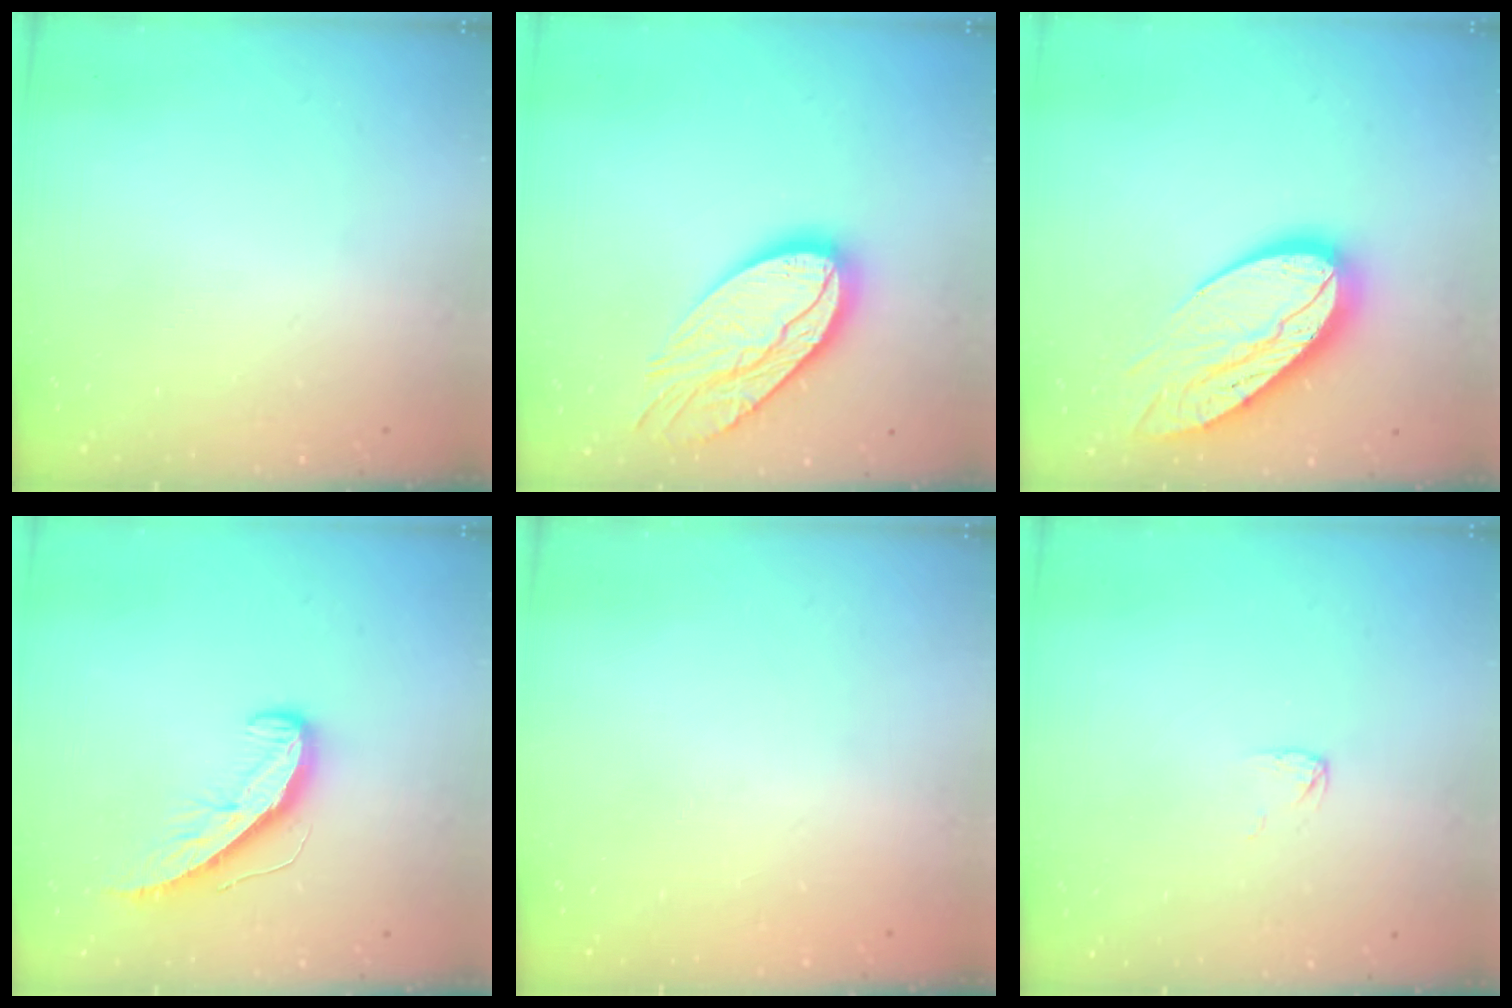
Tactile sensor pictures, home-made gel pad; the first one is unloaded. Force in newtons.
{"total": 17.0, "press": 17.0, "slide": 1.1}
{"total": 19.1, "press": 19.1, "slide": 1.4}
{"total": 9.3, "press": 9.3, "slide": 0.2}
{"total": 0.0}
{"total": 3.0, "press": 3.0, "slide": 0.3}